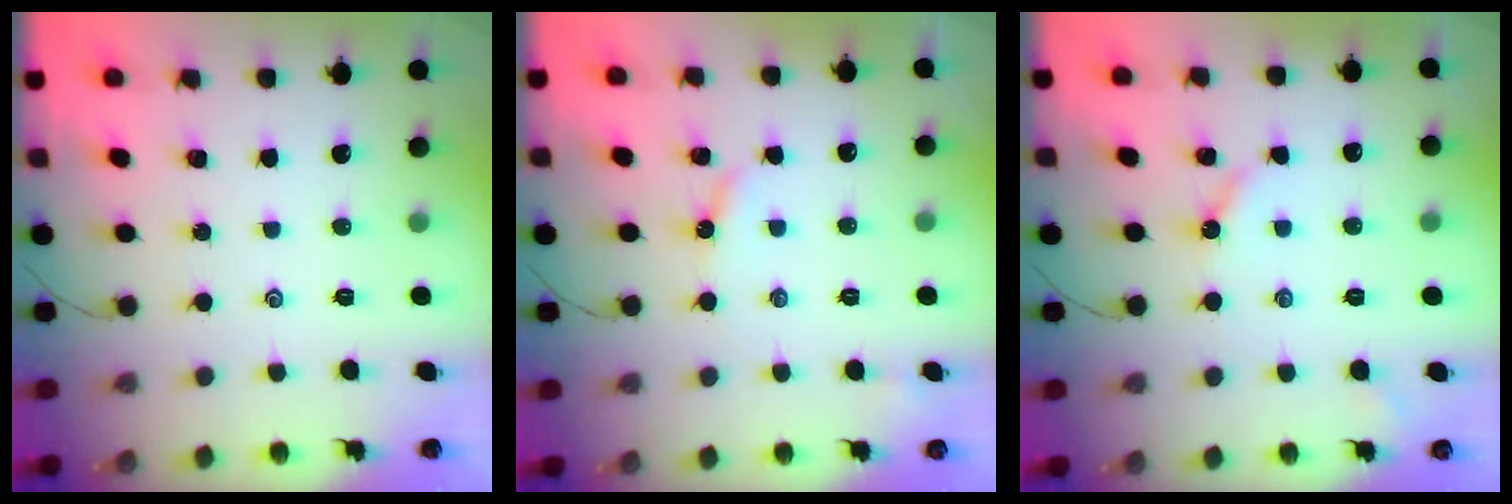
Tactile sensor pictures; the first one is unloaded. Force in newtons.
{"total": 3.2, "press": 3.2, "slide": 0.2}
{"total": 4.2, "press": 4.1, "slide": 0.6}